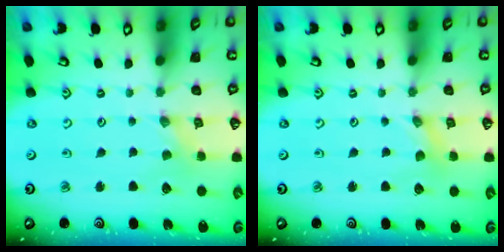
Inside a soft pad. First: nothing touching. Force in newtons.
{"total": 0.6, "press": 0.6, "slide": 0.2}